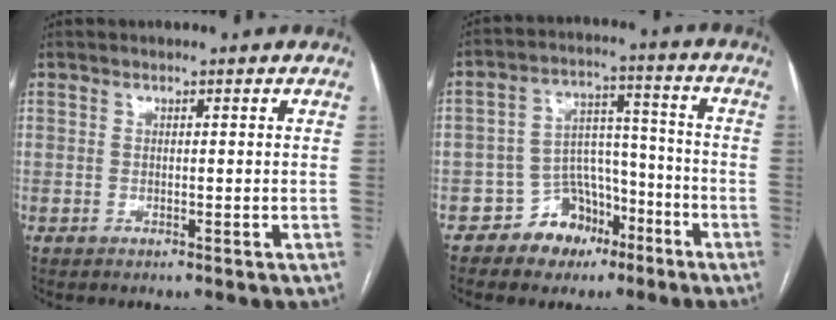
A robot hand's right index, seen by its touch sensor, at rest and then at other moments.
{"total": 8.6, "force": [-5.2, 6.2, 2.9], "torque": [-0.045, 0.031, -0.077]}